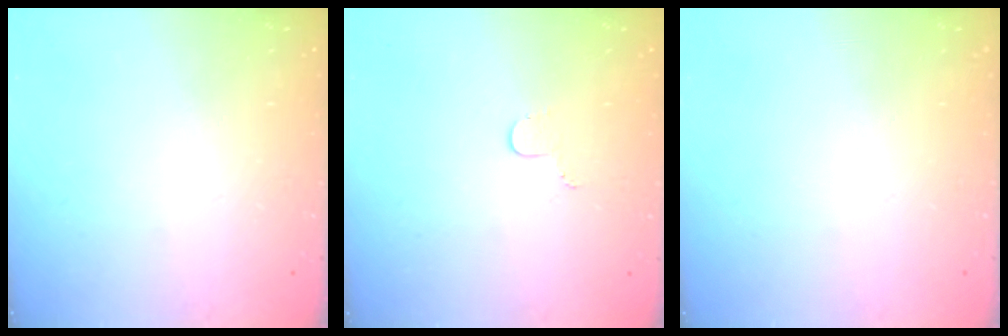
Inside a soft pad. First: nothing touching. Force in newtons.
{"total": 3.5, "press": 3.5, "slide": 0.4}
{"total": 0.0}